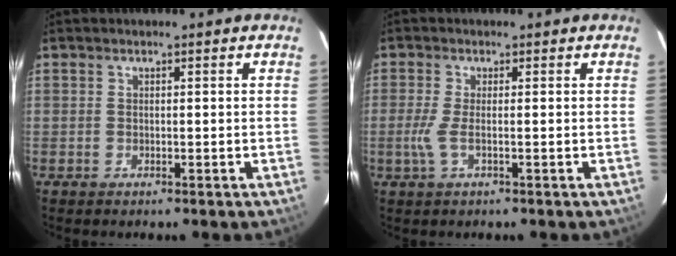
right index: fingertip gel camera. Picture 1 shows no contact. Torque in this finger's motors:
{"motor_torque": [-0.25, -0.02, 0.00, 0.01]}